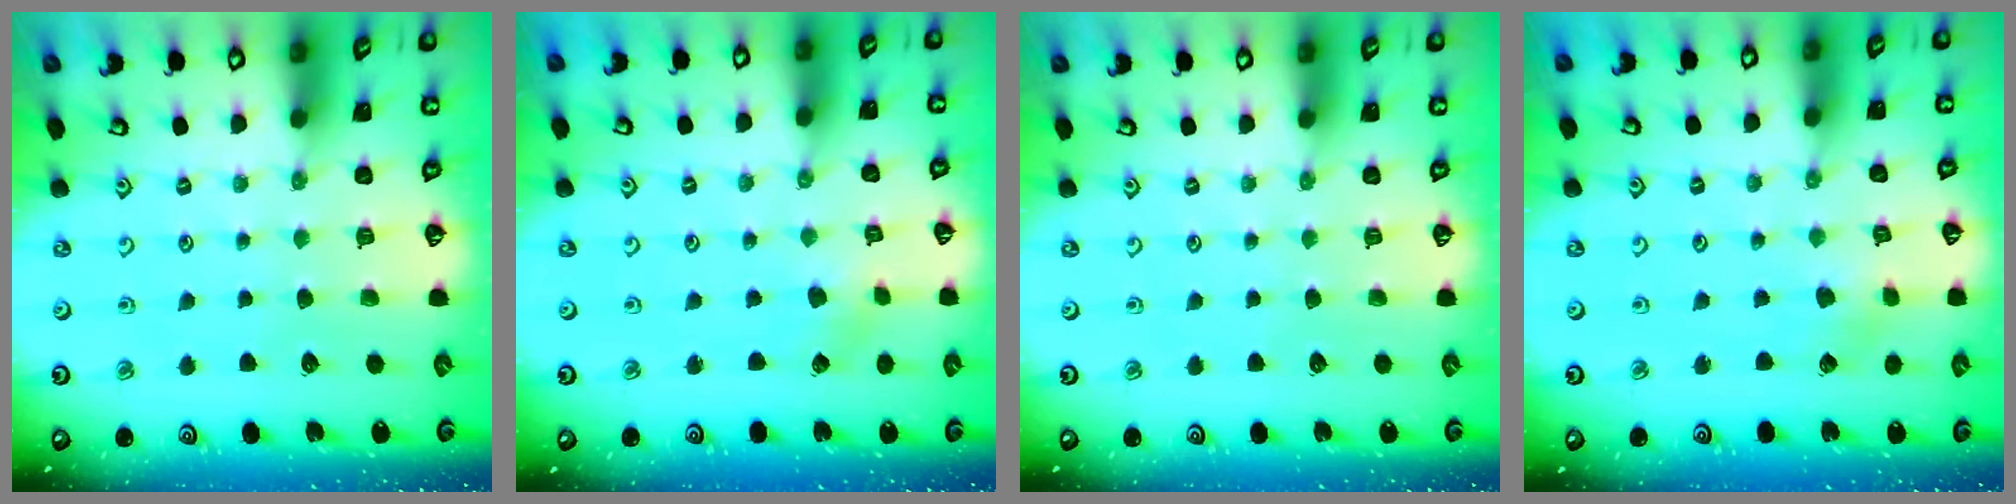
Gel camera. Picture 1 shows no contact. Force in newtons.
{"total": 2.0, "press": 1.9, "slide": 0.6}
{"total": 0.0}
{"total": 2.7, "press": 2.7, "slide": 0.4}